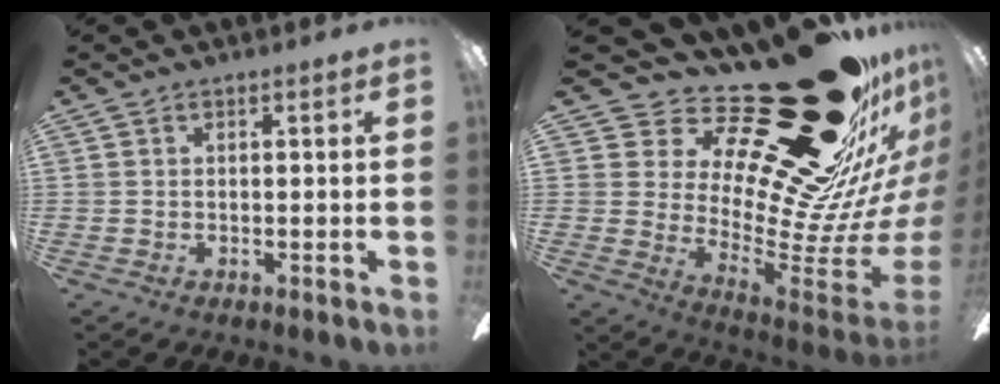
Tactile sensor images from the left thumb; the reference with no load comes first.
{"total": 38.9, "force": [25.0, 13.8, 26.4], "torque": [-0.297, -0.221, 0.482]}